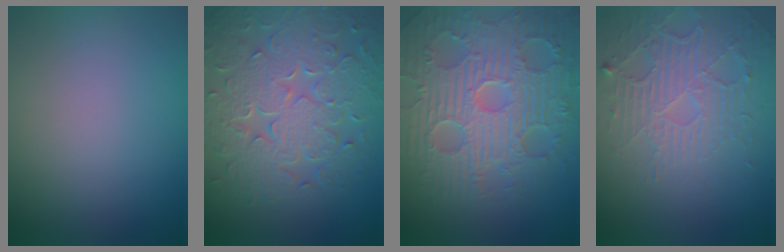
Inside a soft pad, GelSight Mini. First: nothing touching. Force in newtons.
{"total": 8.7, "press": 6.3, "slide": 6.0}
{"total": 9.2, "press": 6.8, "slide": 6.2}
{"total": 5.5, "press": 3.5, "slide": 4.3}